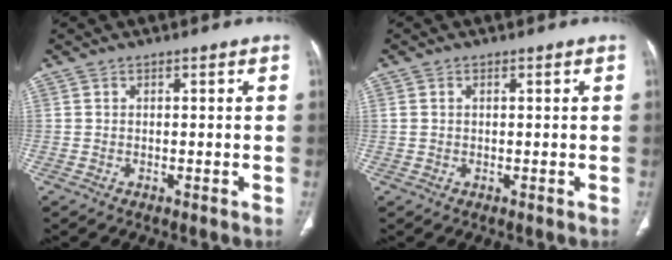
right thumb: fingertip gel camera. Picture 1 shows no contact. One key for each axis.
{"total": 0.9, "fx": 0.1, "fy": 0.6, "fz": 0.6, "tx": -0.018, "ty": 0.009, "tz": 0.008}